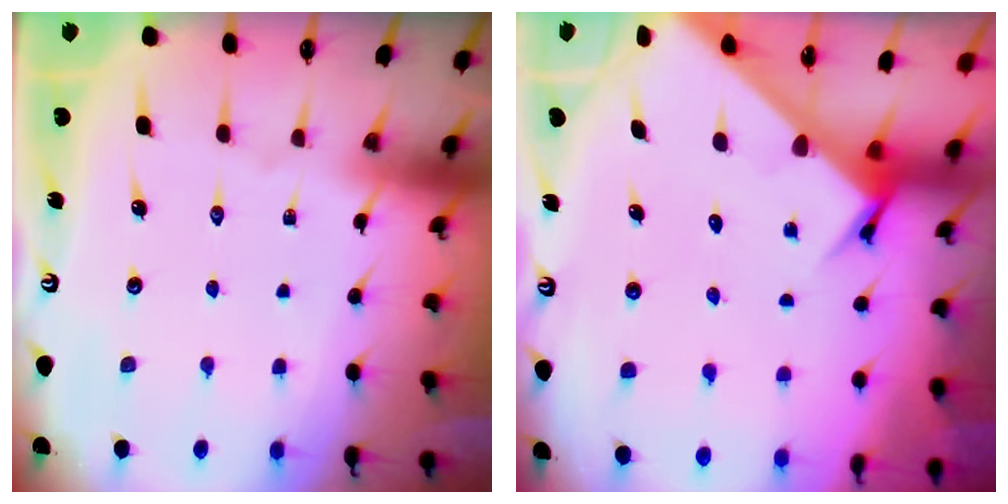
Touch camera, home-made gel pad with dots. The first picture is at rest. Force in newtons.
{"total": 3.4, "press": 3.4, "slide": 0.2}